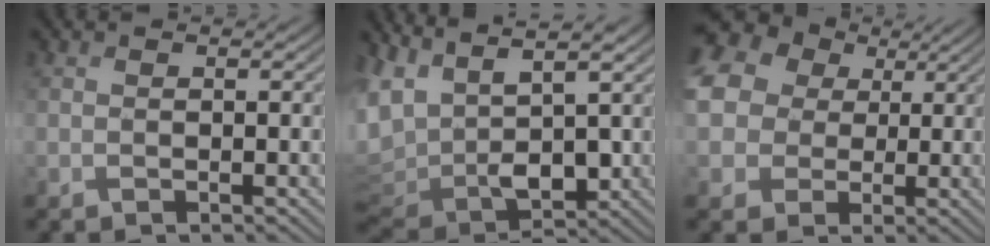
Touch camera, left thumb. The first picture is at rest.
{"total": 8.9, "force": [3.8, 4.7, 6.5], "torque": [-0.178, -0.011, 0.079]}
{"total": 17.7, "force": [4.5, 14.7, 8.7], "torque": [-0.267, 0.021, 0.060]}